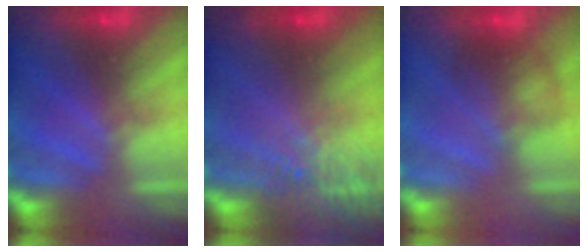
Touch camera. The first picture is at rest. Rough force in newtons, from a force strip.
{"total": 7.4}
{"total": 2.0}